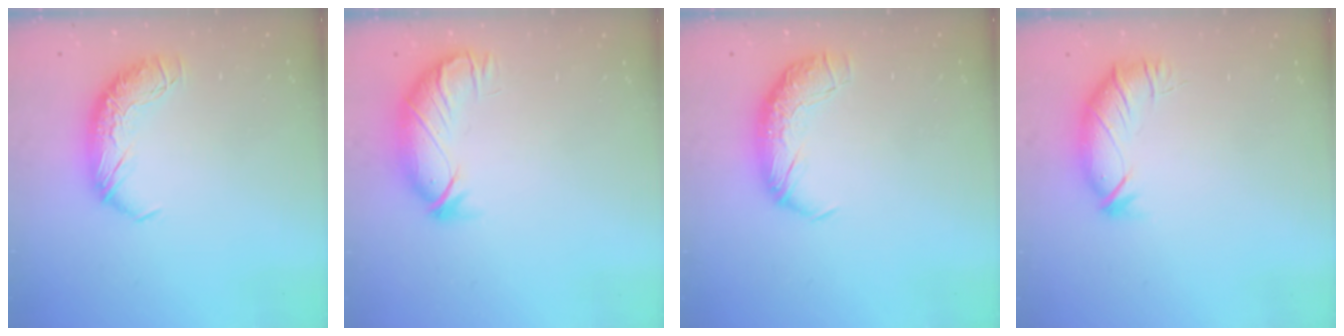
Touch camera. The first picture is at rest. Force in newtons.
{"total": 3.6, "press": 3.1, "slide": 2.0}
{"total": 2.3, "press": 1.0, "slide": 2.1}
{"total": 3.2, "press": 2.5, "slide": 1.9}